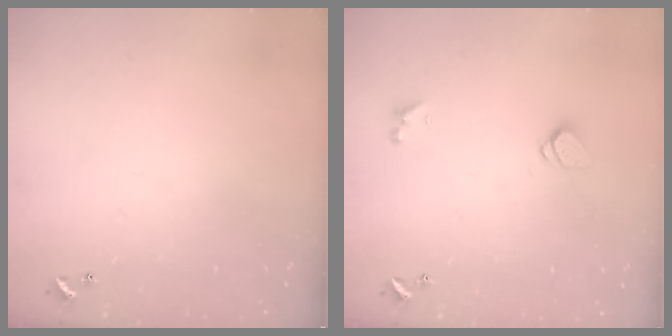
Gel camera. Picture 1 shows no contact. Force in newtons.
{"total": 1.3, "press": 1.2, "slide": 0.4}